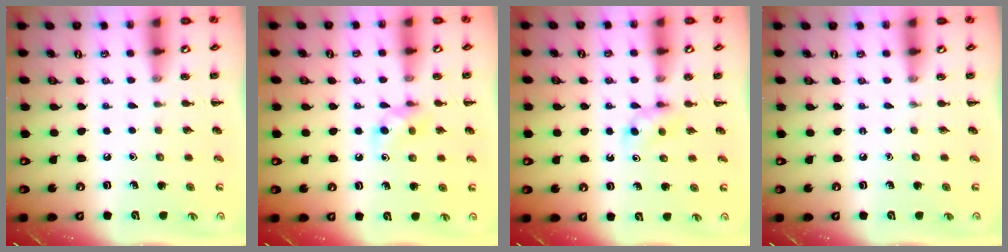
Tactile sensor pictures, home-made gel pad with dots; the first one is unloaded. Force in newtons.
{"total": 5.5, "press": 5.2, "slide": 1.8}
{"total": 2.7, "press": 2.4, "slide": 1.1}
{"total": 0.0}